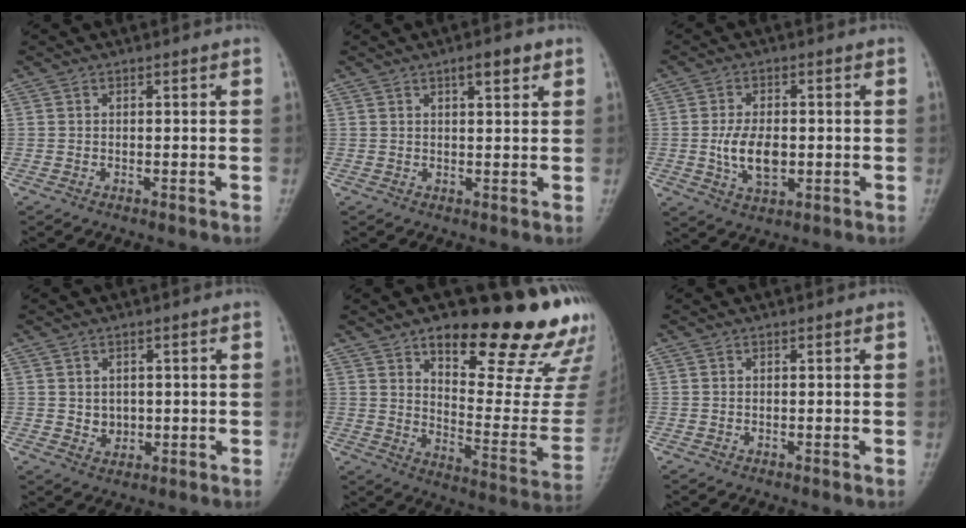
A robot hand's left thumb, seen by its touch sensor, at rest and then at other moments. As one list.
[{"total": 3.7, "force": [2.1, 1.1, 2.9], "torque": [-0.034, -0.008, 0.030]}, {"total": 7.6, "force": [-0.8, 4.4, 6.1], "torque": [-0.102, -0.005, -0.010]}, {"total": 2.7, "force": [0.1, 2.4, 1.3], "torque": [-0.004, -0.002, 0.010]}, {"total": 23.2, "force": [14.6, 7.4, 16.5], "torque": [-0.170, -0.080, 0.215]}, {"total": 0.0}]